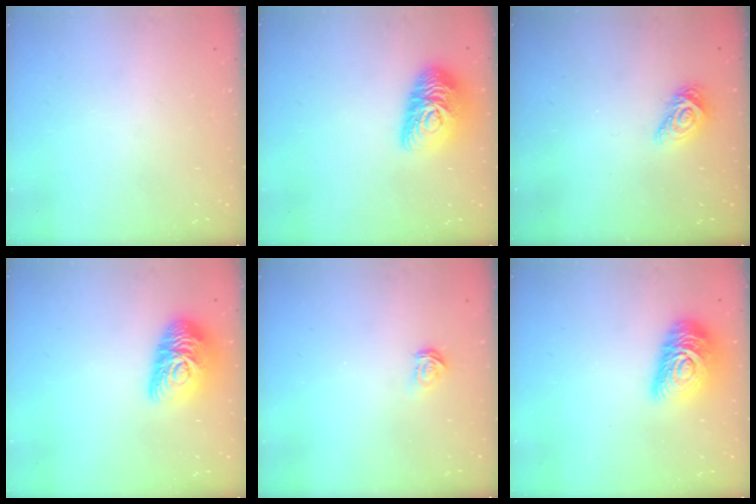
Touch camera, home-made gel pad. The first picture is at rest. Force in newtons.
{"total": 13.7, "press": 13.7, "slide": 0.9}
{"total": 9.0, "press": 9.0, "slide": 0.4}
{"total": 13.7, "press": 13.7, "slide": 0.9}
{"total": 2.4, "press": 2.4, "slide": 0.2}
{"total": 15.9, "press": 15.9, "slide": 1.1}